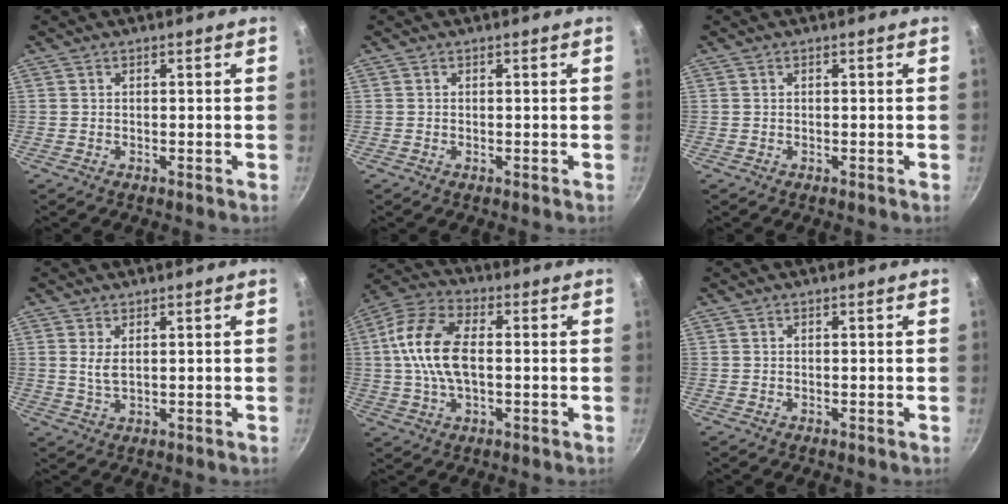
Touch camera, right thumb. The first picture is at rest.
{"total": 0.0}
{"total": 0.0}
{"total": 2.9, "force": [0.9, 1.3, 2.5], "torque": [-0.046, -0.008, 0.020]}
{"total": 13.5, "force": [0.4, 7.4, 11.2], "torque": [-0.213, 0.028, -0.007]}
{"total": 0.0}